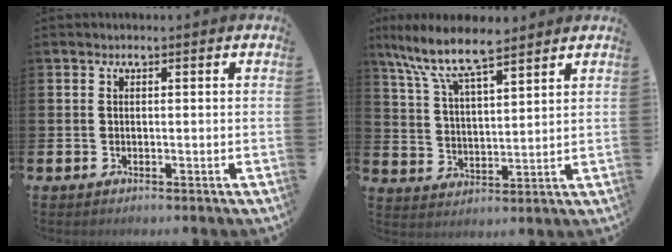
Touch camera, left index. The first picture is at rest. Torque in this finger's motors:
{"motor_torque": [0.82, -0.87, 0.90, 0.21]}